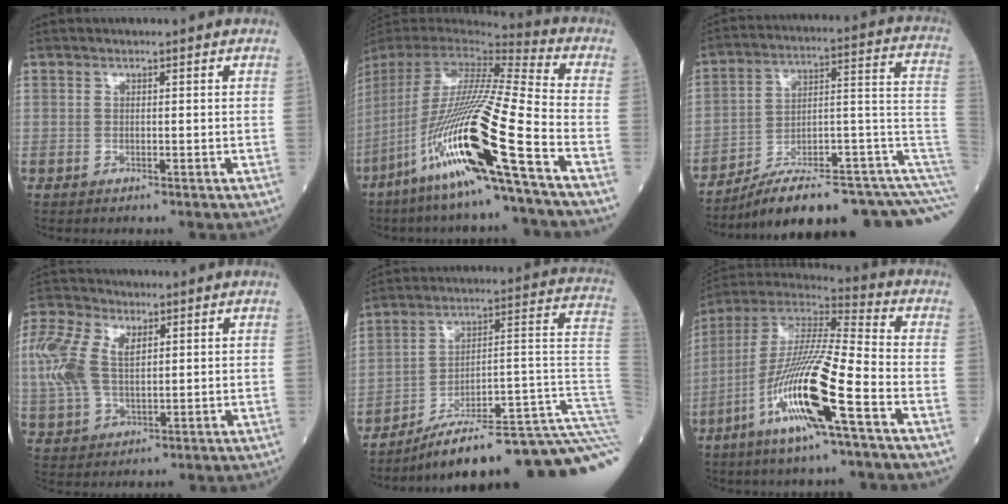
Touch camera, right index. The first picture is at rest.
{"total": 23.4, "force": [-10.9, -0.5, 20.7], "torque": [-0.426, -0.055, -0.216]}
{"total": 22.0, "force": [-15.8, 3.3, 15.0], "torque": [-0.130, 0.060, -0.230]}
{"total": 13.6, "force": [3.4, 7.8, 10.6], "torque": [-0.277, 0.017, 0.070]}
{"total": 27.6, "force": [-19.5, 1.3, 19.4], "torque": [-0.153, 0.015, -0.283]}
{"total": 17.8, "force": [-7.3, 0.8, 16.3], "torque": [-0.340, -0.018, -0.143]}